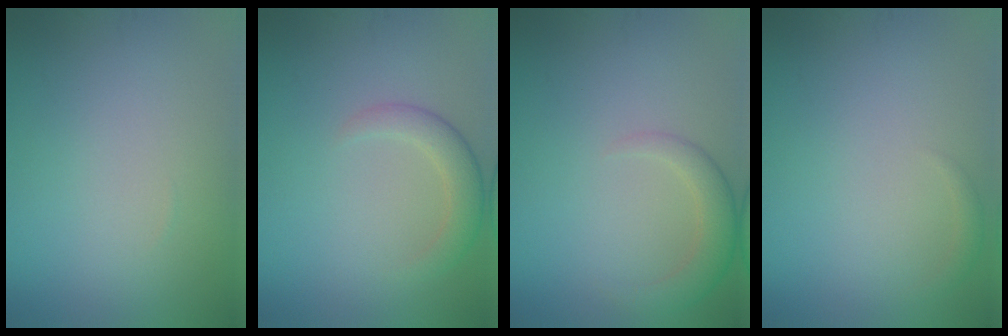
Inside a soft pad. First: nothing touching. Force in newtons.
{"total": 2.5, "press": 2.5, "slide": 0.2}
{"total": 2.8, "press": 2.7, "slide": 0.2}
{"total": 0.7, "press": 0.7, "slide": 0.1}